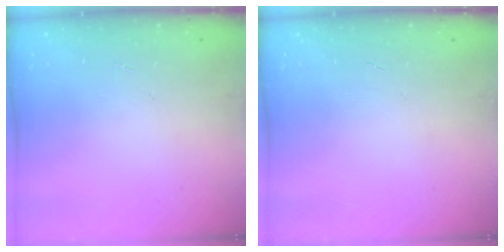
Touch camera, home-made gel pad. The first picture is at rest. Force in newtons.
{"total": 0.0}